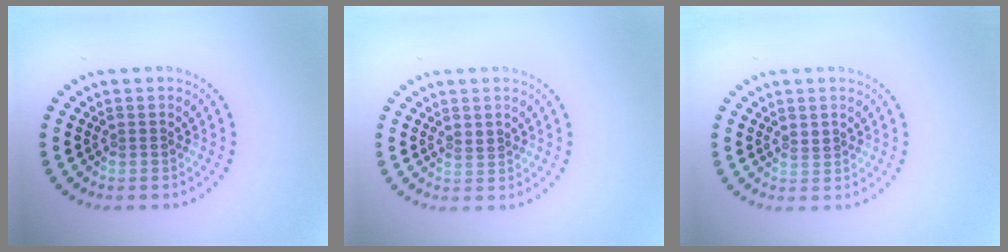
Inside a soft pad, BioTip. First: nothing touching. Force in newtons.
{"total": 0.8, "press": 0.8, "slide": 0.2}
{"total": 0.7, "press": 0.6, "slide": 0.3}